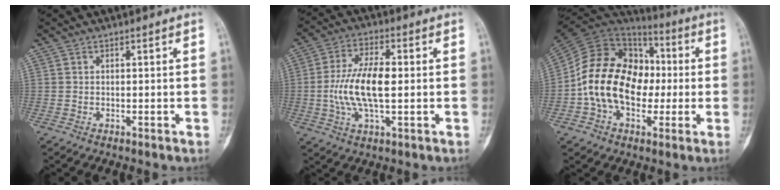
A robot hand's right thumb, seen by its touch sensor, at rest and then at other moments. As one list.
[{"total": 11.6, "force": [-0.3, 4.8, 10.5], "torque": [-0.215, 0.010, -0.006]}, {"total": 20.6, "force": [-1.3, 14.6, 14.5], "torque": [-0.239, 0.039, -0.023]}]